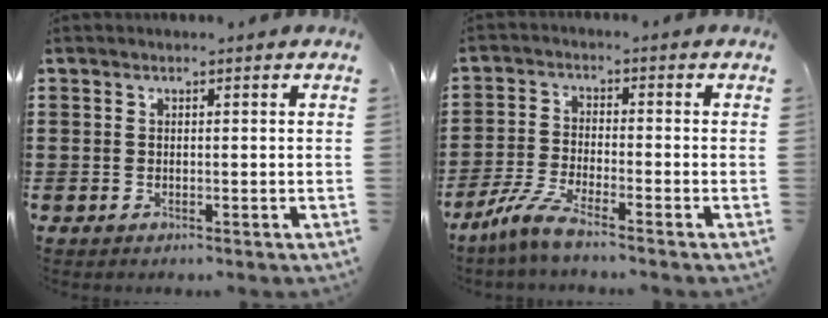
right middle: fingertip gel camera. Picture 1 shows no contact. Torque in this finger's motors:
{"motor_torque": [1.44, -0.68, 0.25, 0.12]}